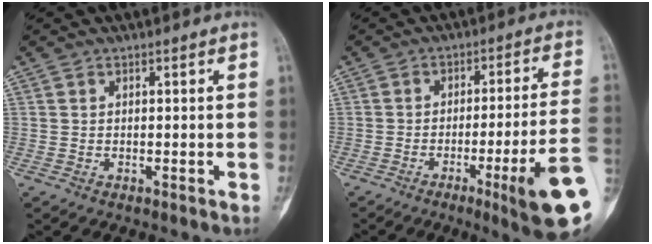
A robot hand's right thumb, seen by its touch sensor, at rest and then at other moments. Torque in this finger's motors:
{"motor_torque": [0.26, 0.84, 1.19, -0.72, 0.00]}